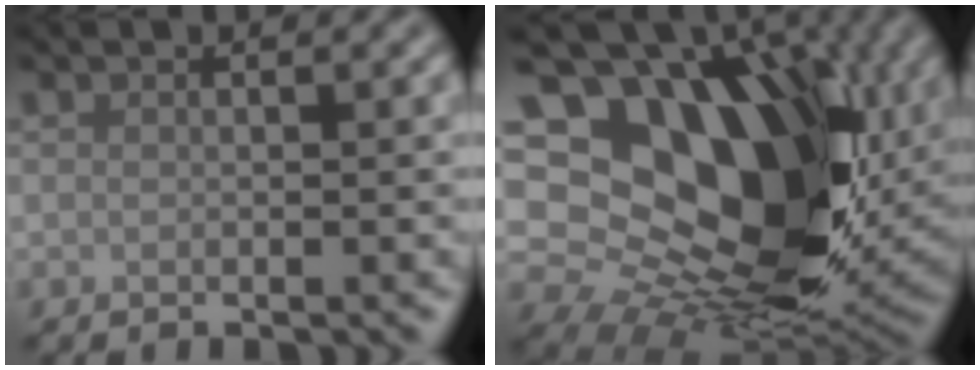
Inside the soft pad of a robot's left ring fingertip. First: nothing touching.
{"total": 19.5, "force": [4.9, 13.5, 13.2], "torque": [-0.207, 0.014, 0.109]}